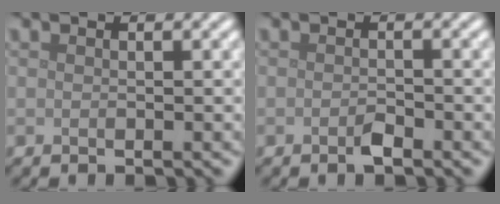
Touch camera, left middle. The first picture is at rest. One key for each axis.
{"total": 1.0, "fx": -0.6, "fy": 0.3, "fz": 0.7, "tx": -0.014, "ty": -0.001, "tz": -0.011}